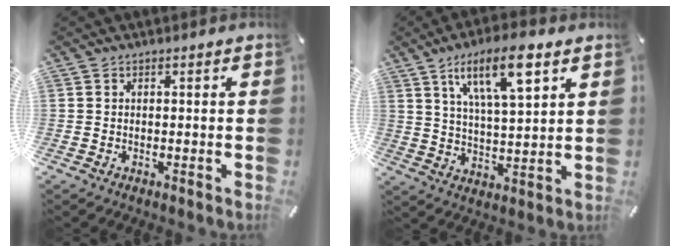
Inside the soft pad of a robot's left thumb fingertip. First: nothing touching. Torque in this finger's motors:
{"motor_torque": [2.64, 2.37, 1.46, -1.31, 0.41]}